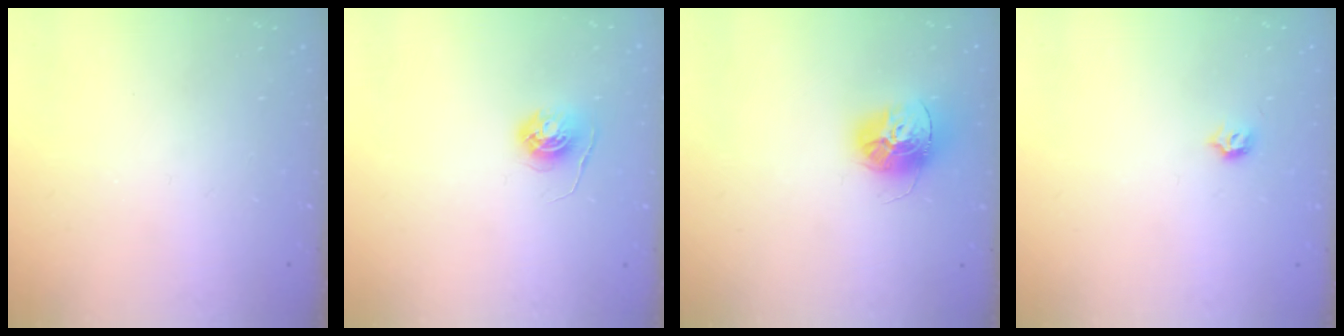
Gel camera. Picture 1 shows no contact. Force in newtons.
{"total": 5.6, "press": 5.5, "slide": 0.6}
{"total": 13.7, "press": 13.7, "slide": 1.2}
{"total": 3.4, "press": 3.3, "slide": 0.5}